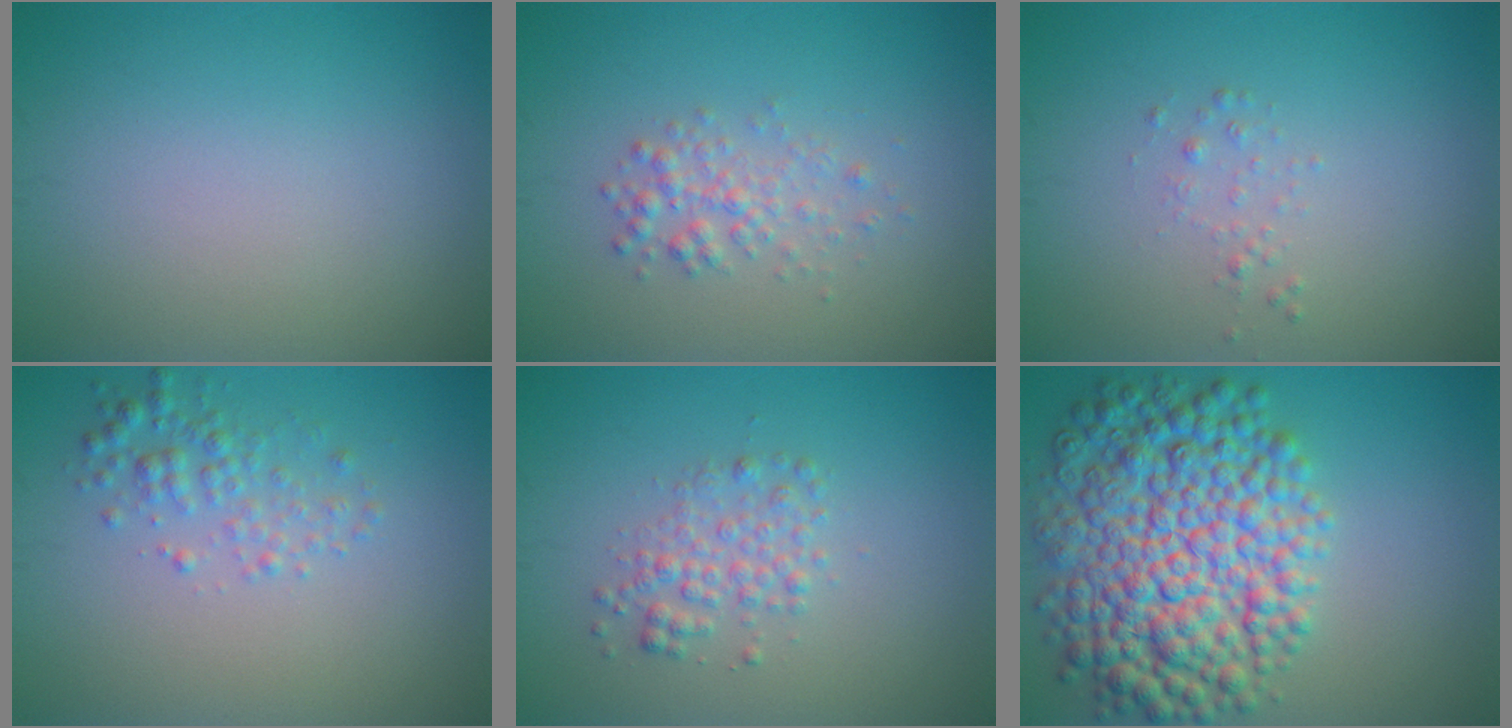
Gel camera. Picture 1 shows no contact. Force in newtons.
{"total": 1.9, "press": 1.9, "slide": 0.0}
{"total": 0.8, "press": 0.8, "slide": 0.1}
{"total": 2.3, "press": 2.3, "slide": 0.1}
{"total": 2.2, "press": 2.2, "slide": 0.0}
{"total": 11.2, "press": 11.2, "slide": 0.1}